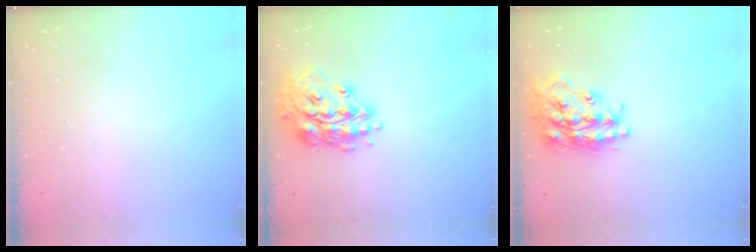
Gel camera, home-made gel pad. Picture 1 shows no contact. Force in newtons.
{"total": 16.1, "press": 15.9, "slide": 2.1}
{"total": 21.9, "press": 21.8, "slide": 1.8}